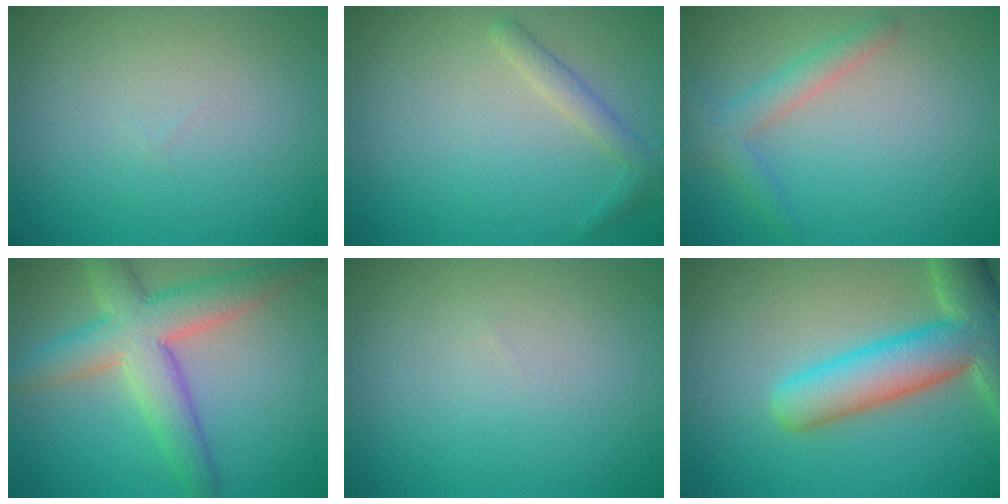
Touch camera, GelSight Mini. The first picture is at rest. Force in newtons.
{"total": 1.6, "press": 1.6, "slide": 0.1}
{"total": 2.3, "press": 2.3, "slide": 0.1}
{"total": 6.3, "press": 6.3, "slide": 0.4}
{"total": 0.0}
{"total": 8.6, "press": 8.5, "slide": 1.0}